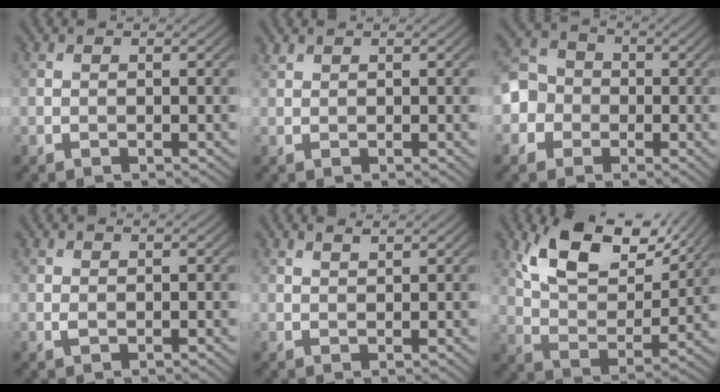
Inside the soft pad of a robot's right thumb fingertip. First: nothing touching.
{"total": 0.7, "force": [0.7, 0.1, 0.2], "torque": [-0.009, 0.003, 0.017]}
{"total": 5.3, "force": [-1.3, 4.9, 1.7], "torque": [-0.037, -0.001, -0.046]}
{"total": 0.6, "force": [0.0, 0.3, 0.5], "torque": [-0.014, 0.000, 0.001]}
{"total": 1.2, "force": [1.0, 0.1, 0.6], "torque": [-0.019, 0.003, 0.021]}
{"total": 12.7, "force": [8.0, 5.5, 8.2], "torque": [-0.158, -0.007, 0.145]}